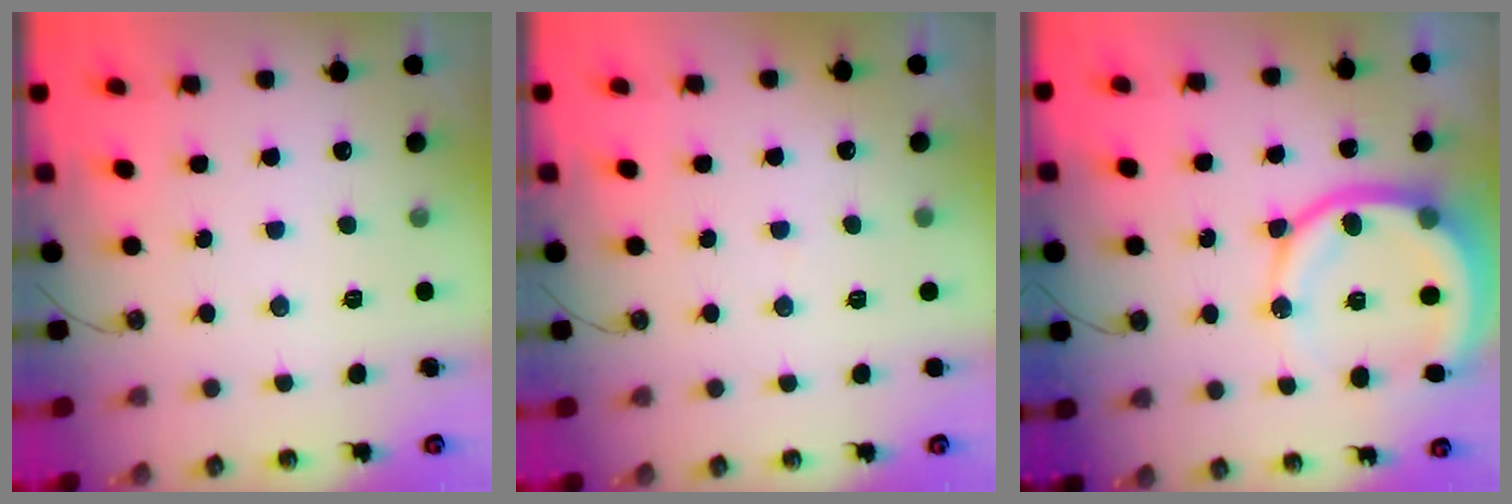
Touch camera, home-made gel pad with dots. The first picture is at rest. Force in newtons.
{"total": 3.5, "press": 3.5, "slide": 0.4}
{"total": 13.8, "press": 13.7, "slide": 1.8}